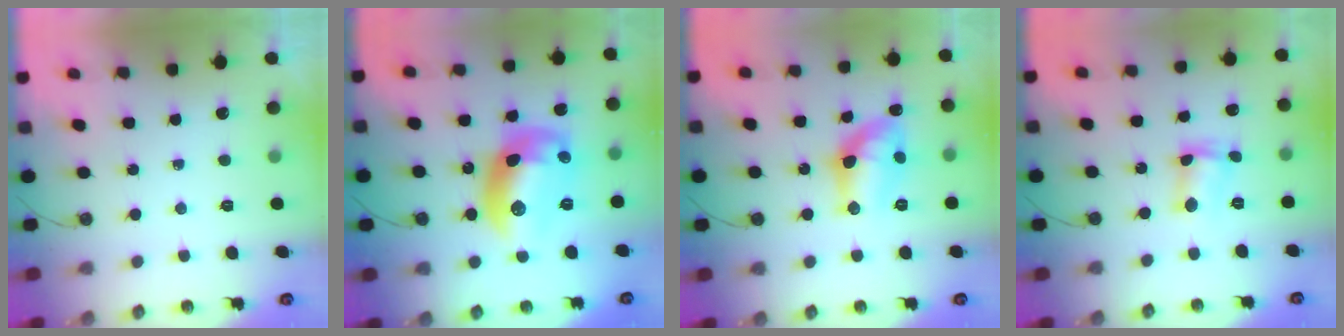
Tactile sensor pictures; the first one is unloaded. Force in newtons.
{"total": 15.6, "press": 15.5, "slide": 1.4}
{"total": 11.9, "press": 11.9, "slide": 0.6}
{"total": 4.4, "press": 4.3, "slide": 1.0}